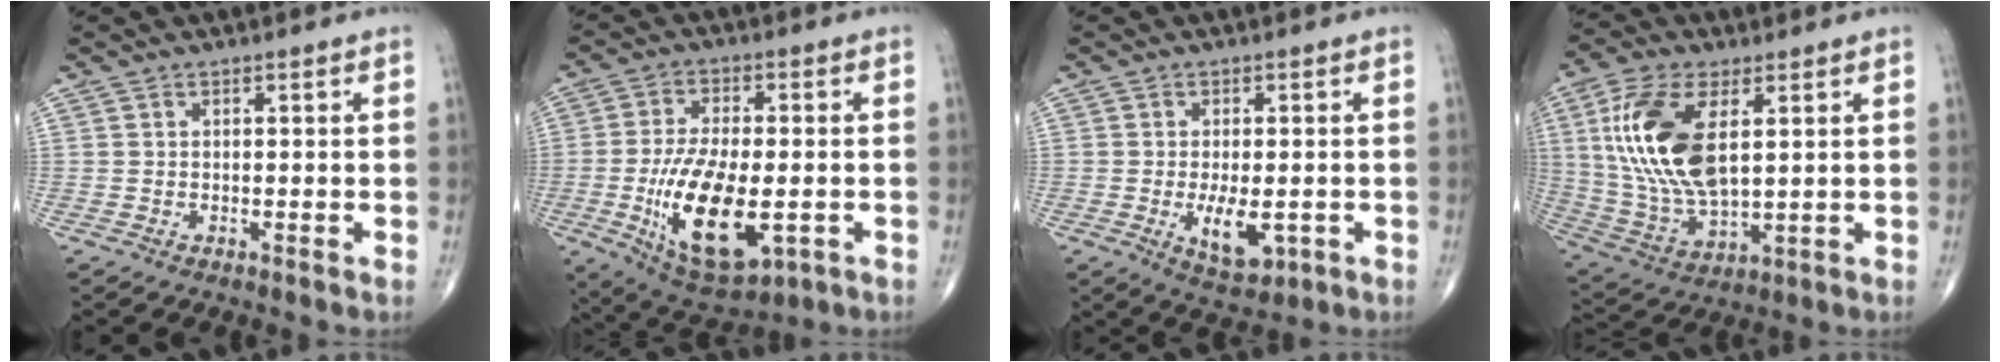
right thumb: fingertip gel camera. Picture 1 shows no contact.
{"total": 17.2, "force": [-3.8, 7.8, 14.8], "torque": [-0.263, -0.007, -0.049]}
{"total": 6.0, "force": [-1.8, 2.9, 4.9], "torque": [-0.068, -0.004, -0.021]}
{"total": 17.9, "force": [4.2, 8.7, 15.0], "torque": [-0.310, -0.014, 0.086]}